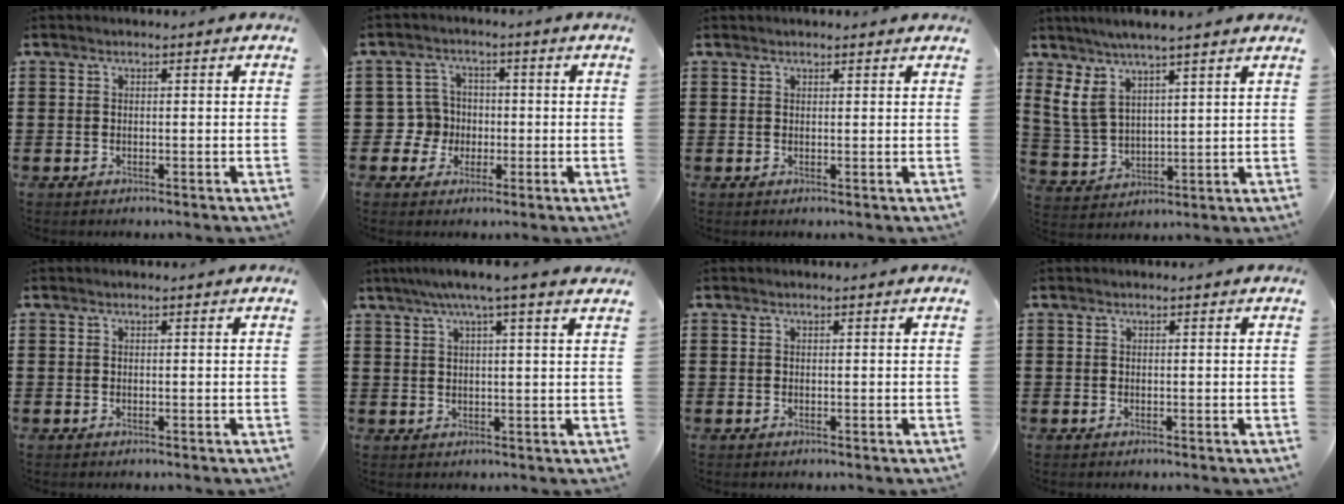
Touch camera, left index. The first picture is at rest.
{"total": 5.2, "force": [-0.8, 5.0, 1.2], "torque": [-0.049, 0.012, -0.015]}
{"total": 1.0, "force": [0.9, 0.2, 0.2], "torque": [-0.006, 0.002, 0.018]}
{"total": 6.7, "force": [4.4, 3.0, 4.1], "torque": [-0.102, -0.008, 0.078]}
{"total": 0.0}
{"total": 4.4, "force": [3.0, -0.4, 3.2], "torque": [-0.071, -0.002, 0.049]}
{"total": 0.0}
{"total": 0.0}